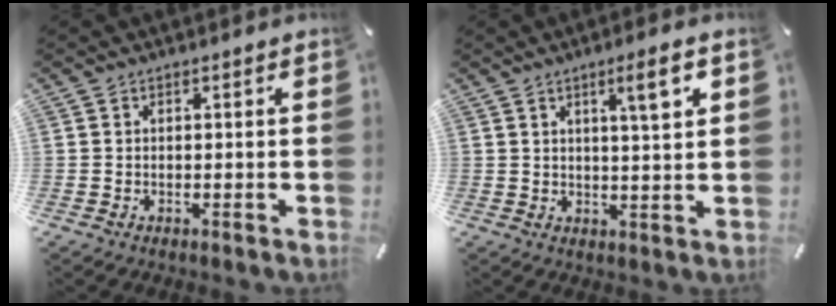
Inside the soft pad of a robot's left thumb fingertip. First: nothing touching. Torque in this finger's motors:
{"motor_torque": [1.15, 1.16, 0.53, -0.50, 0.03]}